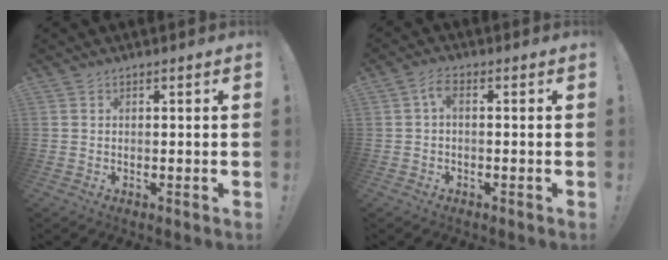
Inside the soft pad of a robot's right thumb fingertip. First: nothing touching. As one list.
[{"total": 3.9, "force": [0.3, 1.4, 3.7], "torque": [-0.079, 0.003, 0.003]}]